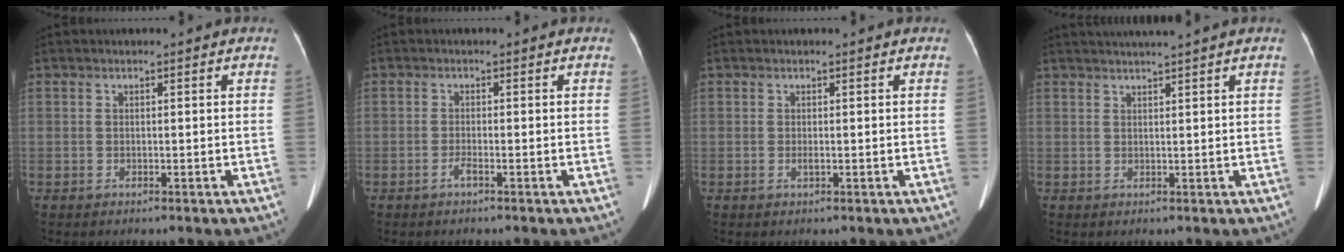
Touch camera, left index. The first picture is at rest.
{"total": 0.9, "force": [-0.6, -0.1, 0.6], "torque": [-0.015, -0.001, -0.013]}
{"total": 0.6, "force": [0.0, 0.1, 0.5], "torque": [-0.014, -0.001, -0.001]}
{"total": 4.3, "force": [3.7, -1.2, 1.8], "torque": [-0.023, 0.014, 0.057]}